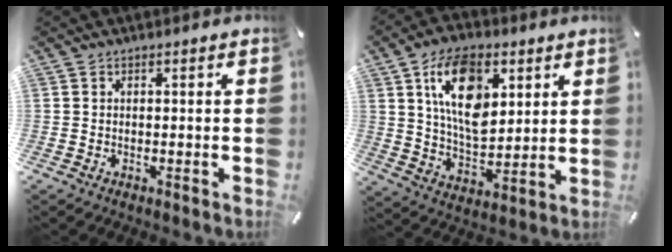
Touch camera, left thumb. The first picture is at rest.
{"total": 16.1, "force": [6.1, 9.8, 11.1], "torque": [-0.199, -0.002, 0.109]}